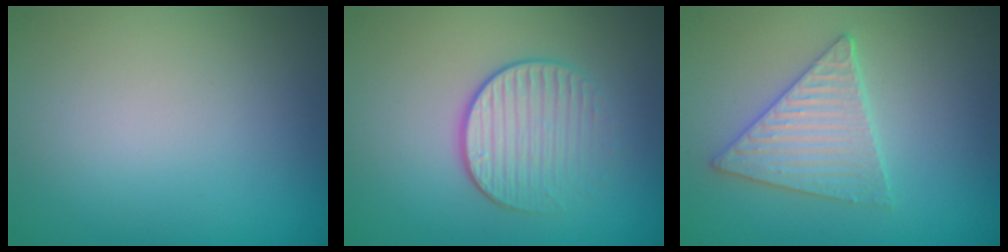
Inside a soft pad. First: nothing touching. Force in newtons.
{"total": 3.6, "press": 2.6, "slide": 2.5}
{"total": 3.5, "press": 3.4, "slide": 0.9}